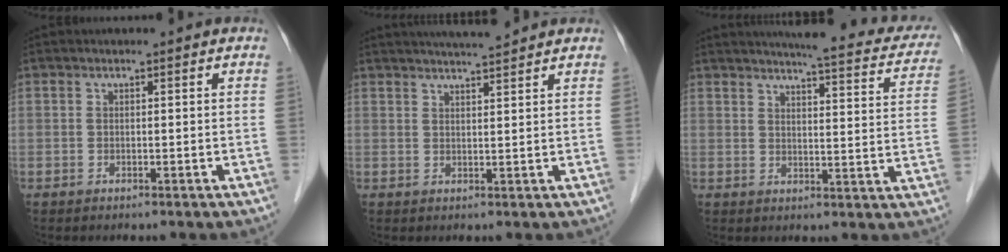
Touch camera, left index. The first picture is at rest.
{"total": 6.2, "force": [5.7, -0.4, 2.3], "torque": [-0.042, 0.015, 0.086]}
{"total": 19.7, "force": [17.3, 3.4, 8.7], "torque": [-0.103, -0.023, 0.190]}